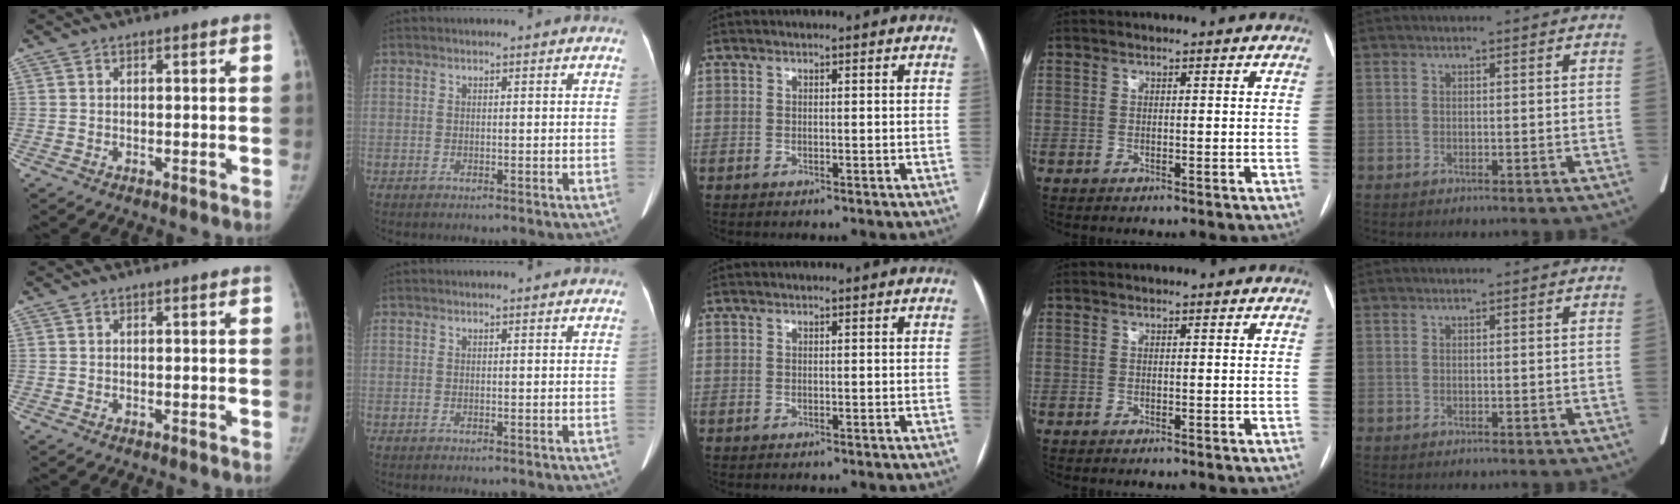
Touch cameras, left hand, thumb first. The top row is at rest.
{"index": {"total": 1.1, "force": [1.0, 0.0, 0.5], "torque": [-0.010, 0.004, 0.012]}}